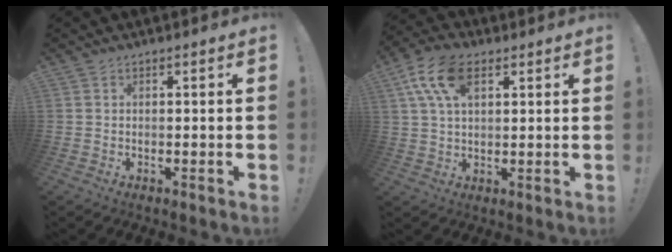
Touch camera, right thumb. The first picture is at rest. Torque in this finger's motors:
{"motor_torque": [0.10, 0.18, 0.31, 0.03, 0.15]}